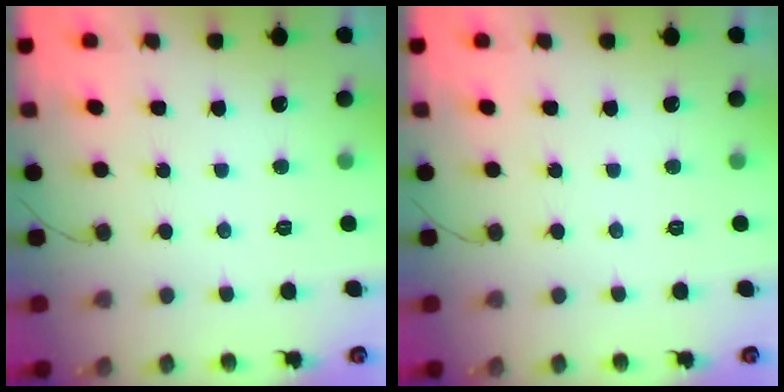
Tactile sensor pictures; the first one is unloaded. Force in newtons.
{"total": 0.0}